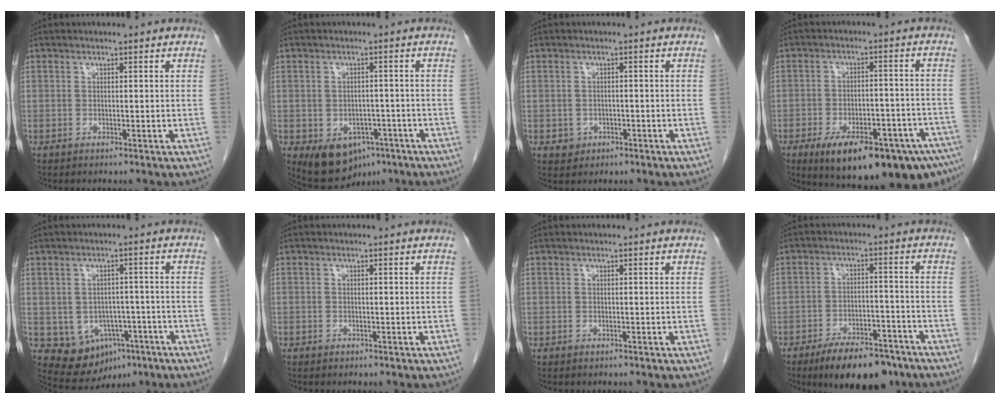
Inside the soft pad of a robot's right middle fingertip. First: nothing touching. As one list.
[{"total": 8.3, "force": [-4.4, 5.6, 4.3], "torque": [-0.066, 0.005, -0.054]}, {"total": 2.1, "force": [-0.9, 1.9, 0.5], "torque": [-0.009, 0.005, -0.005]}, {"total": 20.4, "force": [-13.6, 6.0, 14.1], "torque": [-0.149, 0.001, -0.182]}, {"total": 8.4, "force": [-3.5, 6.5, 4.0], "torque": [-0.058, 0.015, -0.034]}, {"total": 0.6, "force": [-0.4, 0.4, 0.0], "torque": [-0.008, 0.003, -0.009]}, {"total": 0.0}, {"total": 11.4, "force": [-8.7, 4.0, 6.3], "torque": [-0.090, -0.002, -0.137]}]